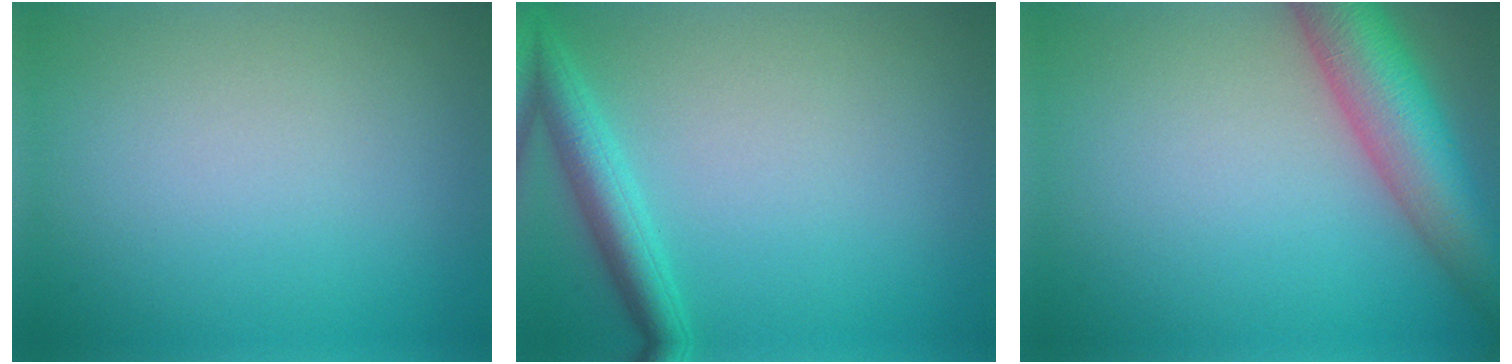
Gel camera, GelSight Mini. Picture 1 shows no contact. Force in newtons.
{"total": 3.2, "press": 3.2, "slide": 0.2}
{"total": 8.6, "press": 8.6, "slide": 0.5}